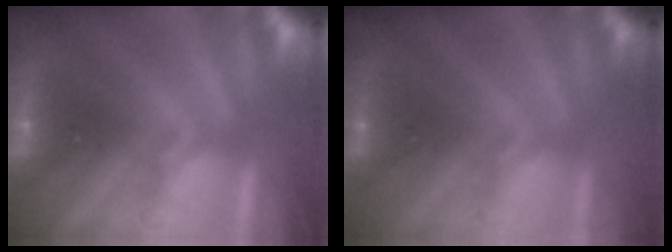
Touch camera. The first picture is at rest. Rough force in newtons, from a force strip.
{"total": 2.4}